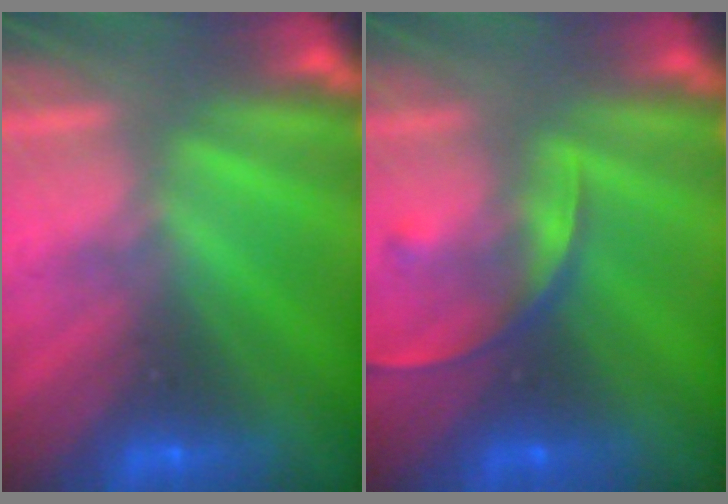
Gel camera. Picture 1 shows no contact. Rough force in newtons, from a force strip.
{"total": 2.4}